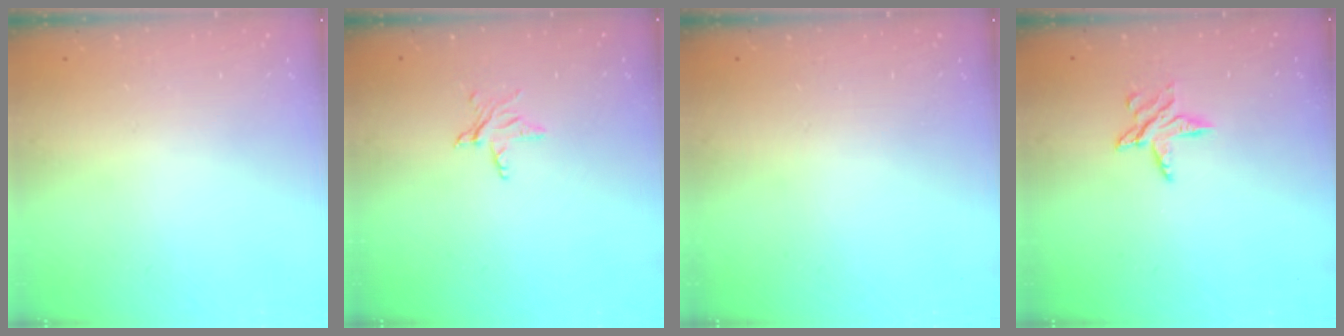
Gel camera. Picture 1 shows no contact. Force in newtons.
{"total": 3.6, "press": 3.6, "slide": 0.3}
{"total": 0.0}
{"total": 6.5, "press": 6.5, "slide": 0.3}